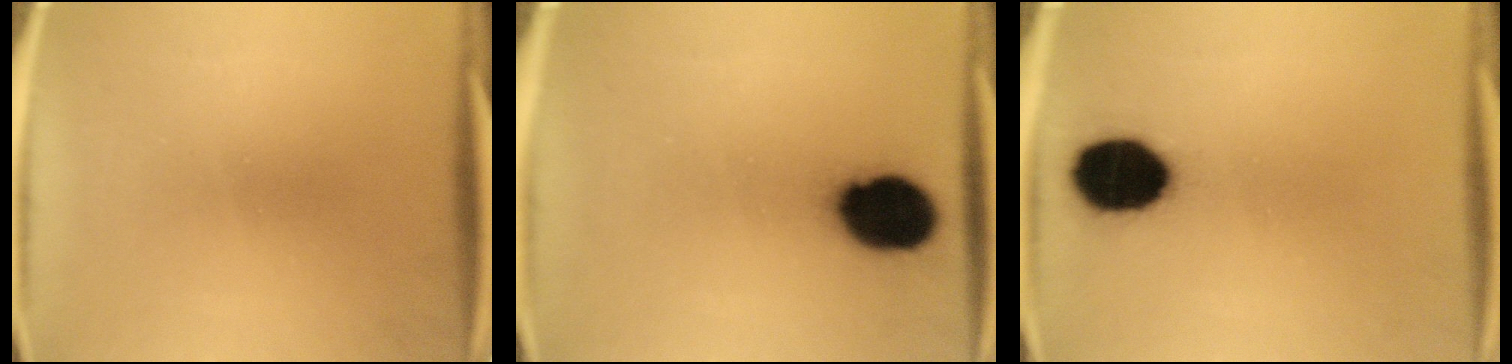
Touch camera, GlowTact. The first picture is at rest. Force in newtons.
{"total": 14.8}
{"total": 13.9}